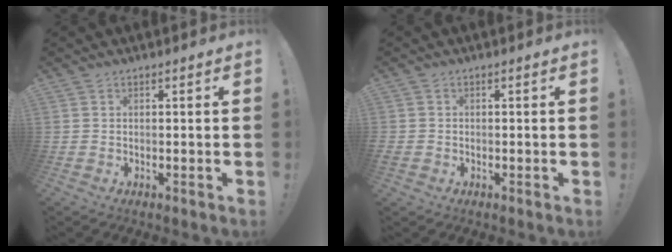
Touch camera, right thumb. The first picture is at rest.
{"total": 1.4, "force": [-0.6, 1.2, 0.2], "torque": [-0.007, 0.006, -0.010]}